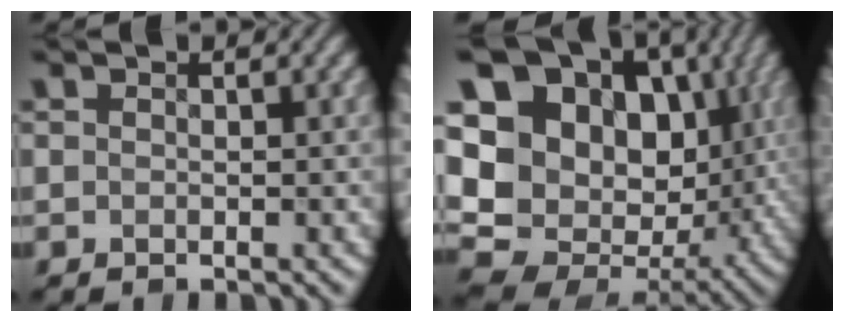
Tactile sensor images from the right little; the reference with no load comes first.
{"total": 19.5, "force": [3.1, 15.8, 11.0], "torque": [-0.236, 0.000, 0.079]}